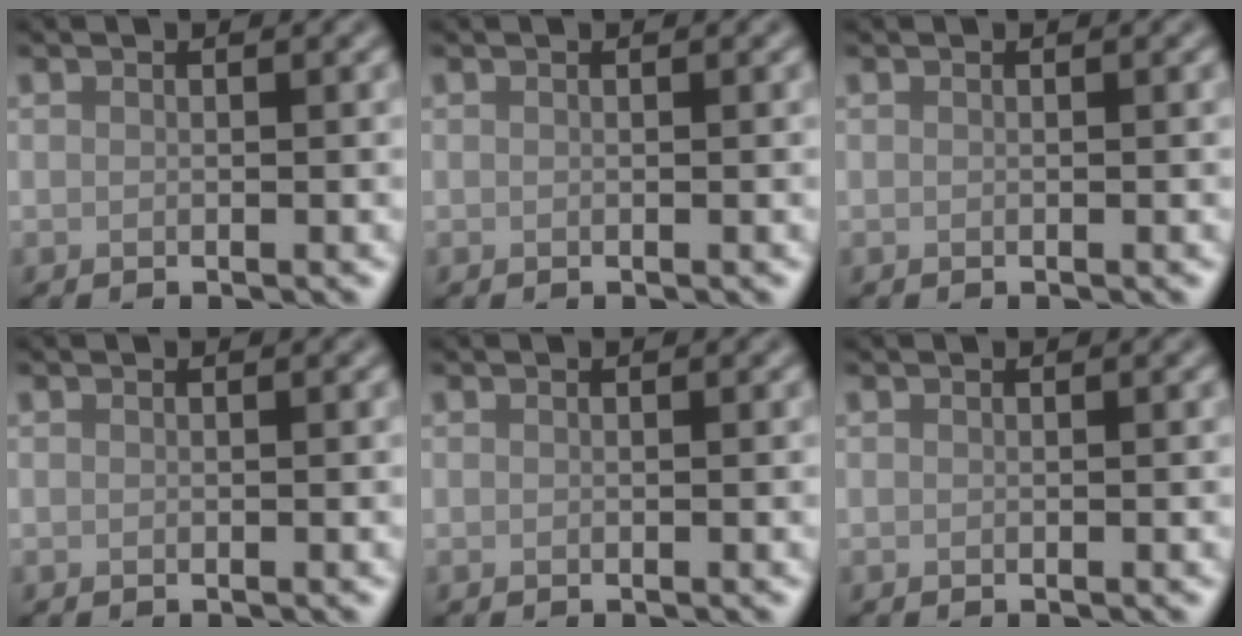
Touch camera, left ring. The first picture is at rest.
{"total": 0.0}
{"total": 0.0}
{"total": 0.0}
{"total": 0.0}
{"total": 0.0}